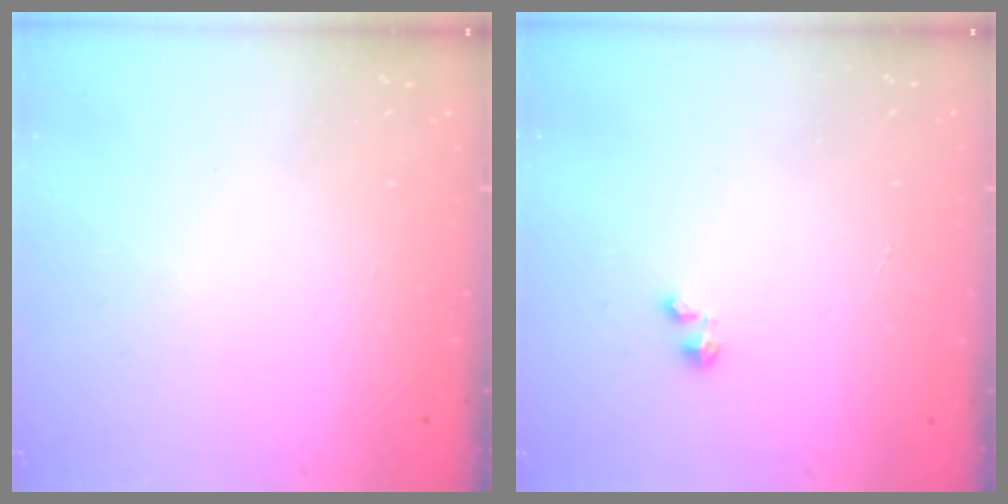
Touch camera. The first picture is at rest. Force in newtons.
{"total": 0.0}